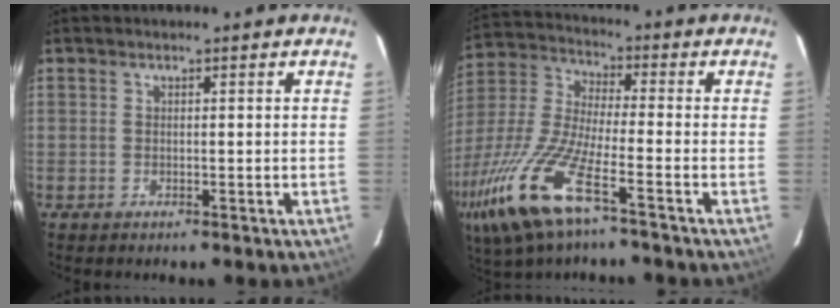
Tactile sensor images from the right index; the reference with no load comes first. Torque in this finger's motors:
{"motor_torque": [1.23, -0.91, 0.71, 0.21]}